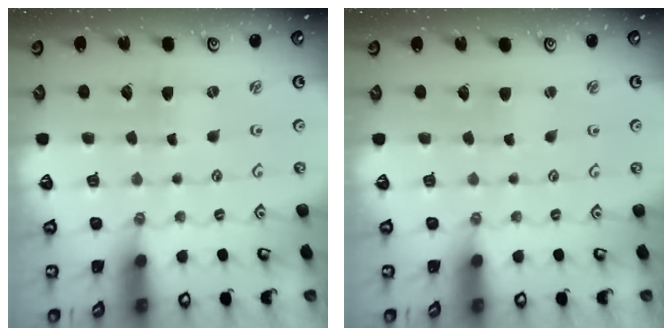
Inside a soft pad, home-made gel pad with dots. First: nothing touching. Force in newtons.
{"total": 2.1, "press": 2.1, "slide": 0.3}